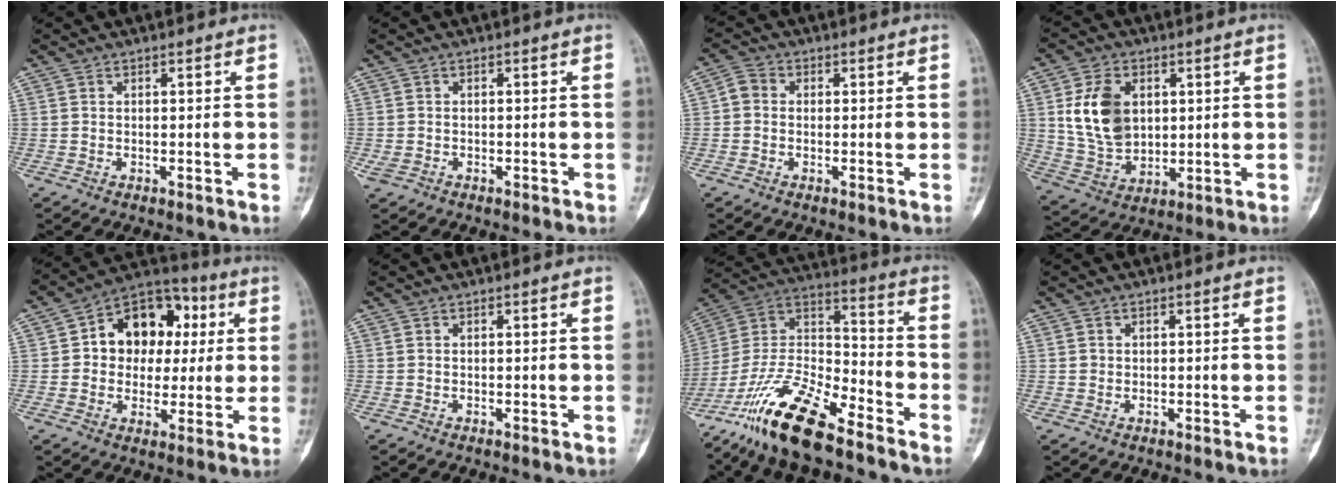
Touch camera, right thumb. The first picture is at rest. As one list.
[{"total": 1.6, "force": [-0.7, 1.2, 0.7], "torque": [-0.017, 0.005, -0.011]}, {"total": 2.8, "force": [-0.1, 2.3, 1.5], "torque": [-0.016, 0.008, -0.014]}, {"total": 12.5, "force": [2.8, 8.9, 8.4], "torque": [-0.134, -0.012, 0.062]}, {"total": 15.1, "force": [2.8, 11.4, 9.5], "torque": [-0.077, 0.021, 0.033]}, {"total": 0.0}, {"total": 20.2, "force": [-14.3, 6.1, 12.9], "torque": [-0.251, 0.073, -0.266]}, {"total": 0.7, "force": [0.1, 0.6, 0.1], "torque": [0.000, 0.002, 0.004]}]